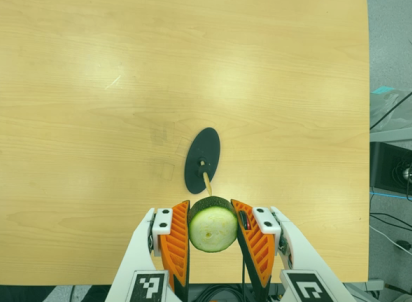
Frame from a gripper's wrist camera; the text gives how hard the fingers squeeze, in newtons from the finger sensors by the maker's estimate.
{"total": 9.8, "left": 9.0, "right": 10.5}